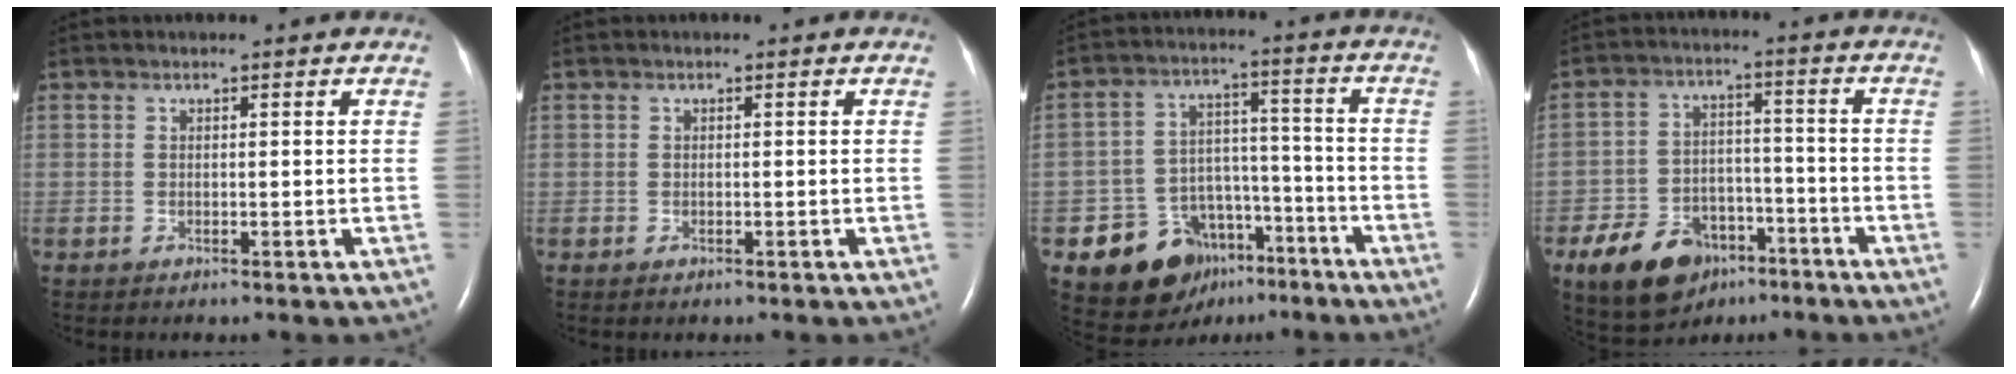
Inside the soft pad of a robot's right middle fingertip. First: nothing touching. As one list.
[{"total": 0.0}, {"total": 12.6, "force": [-7.6, 8.6, 5.1], "torque": [-0.076, 0.042, -0.111]}, {"total": 11.5, "force": [-7.0, 7.1, 5.8], "torque": [-0.114, 0.006, -0.110]}]